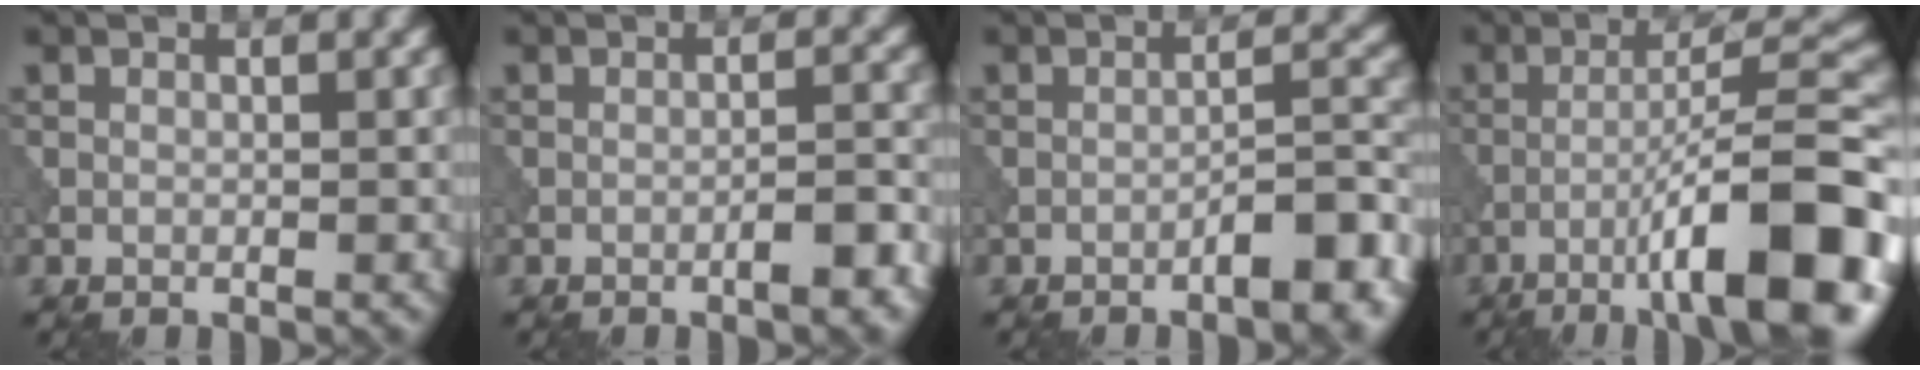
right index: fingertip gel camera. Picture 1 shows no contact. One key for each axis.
{"total": 2.6, "fx": -1.5, "fy": 0.4, "fz": 2.2, "tx": -0.030, "ty": 0.009, "tz": -0.027}
{"total": 5.0, "fx": -3.1, "fy": 1.1, "fz": 3.8, "tx": -0.046, "ty": 0.017, "tz": -0.047}
{"total": 12.7, "fx": -5.6, "fy": 2.2, "fz": 11.1, "tx": -0.156, "ty": 0.019, "tz": -0.084}